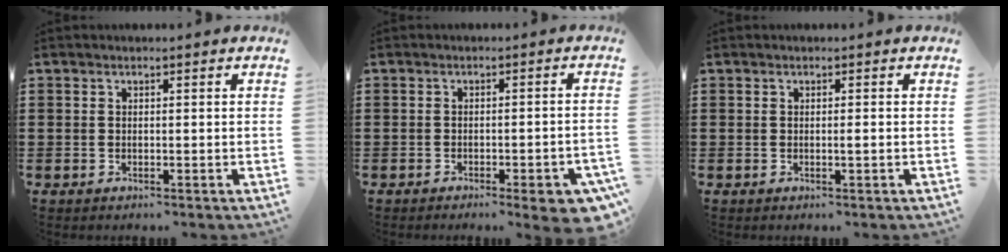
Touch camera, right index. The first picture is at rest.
{"total": 4.2, "force": [-2.6, 0.5, 3.2], "torque": [-0.049, -0.009, -0.041]}
{"total": 0.7, "force": [-0.1, 0.0, 0.7], "torque": [-0.013, -0.003, -0.002]}